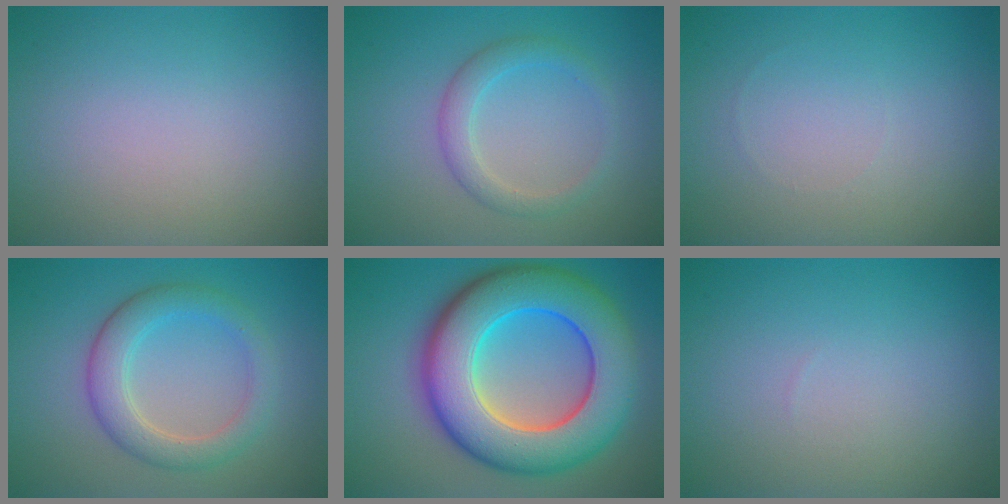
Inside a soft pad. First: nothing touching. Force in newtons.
{"total": 2.4, "press": 2.4, "slide": 0.1}
{"total": 0.0}
{"total": 4.2, "press": 4.2, "slide": 0.4}
{"total": 13.1, "press": 13.1, "slide": 0.2}
{"total": 0.0}